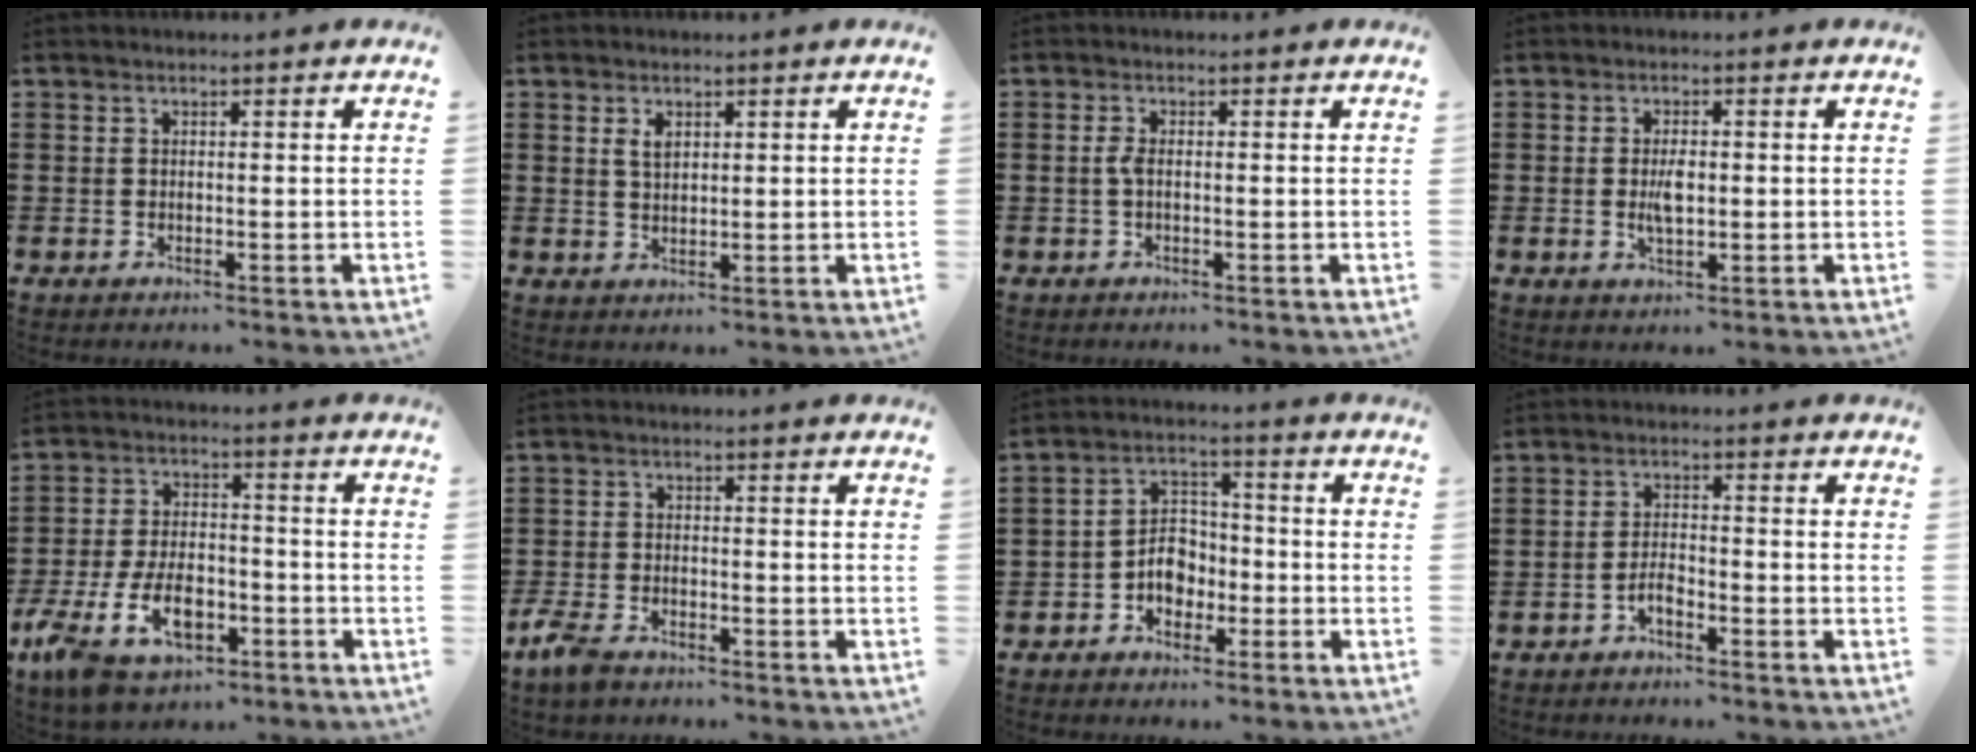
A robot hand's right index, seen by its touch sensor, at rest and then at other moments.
{"total": 2.0, "force": [1.0, 1.0, 1.4], "torque": [-0.032, 0.004, 0.018]}
{"total": 1.8, "force": [-0.3, 0.5, 1.7], "torque": [-0.040, -0.001, -0.008]}
{"total": 3.5, "force": [-0.1, 1.5, 3.2], "torque": [-0.067, 0.001, -0.004]}
{"total": 10.9, "force": [-5.1, 5.8, 7.6], "torque": [-0.174, 0.004, -0.094]}
{"total": 3.0, "force": [-2.4, 1.2, 1.3], "torque": [-0.046, -0.001, -0.053]}
{"total": 4.8, "force": [-1.9, 3.7, 2.5], "torque": [-0.044, 0.009, -0.040]}
{"total": 2.2, "force": [-1.7, 0.6, 1.4], "torque": [-0.027, 0.006, -0.033]}